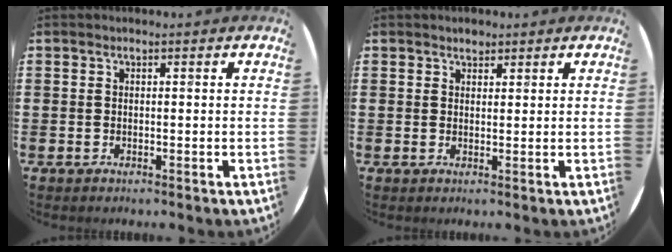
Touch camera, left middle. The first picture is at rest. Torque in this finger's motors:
{"motor_torque": [0.08, -0.05, 0.01, 0.00]}